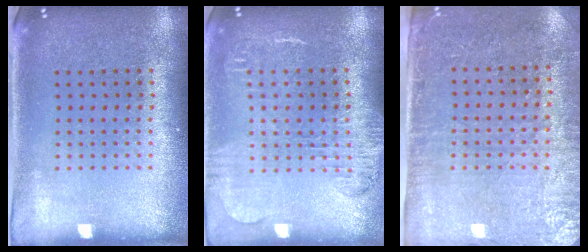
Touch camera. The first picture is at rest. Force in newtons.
{"total": 1.7, "press": 1.5, "slide": 0.8}
{"total": 3.0, "press": 2.6, "slide": 1.4}